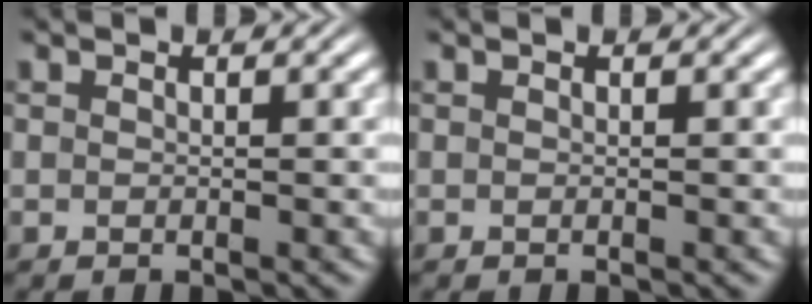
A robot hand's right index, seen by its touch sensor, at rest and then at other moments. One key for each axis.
{"total": 0.0}